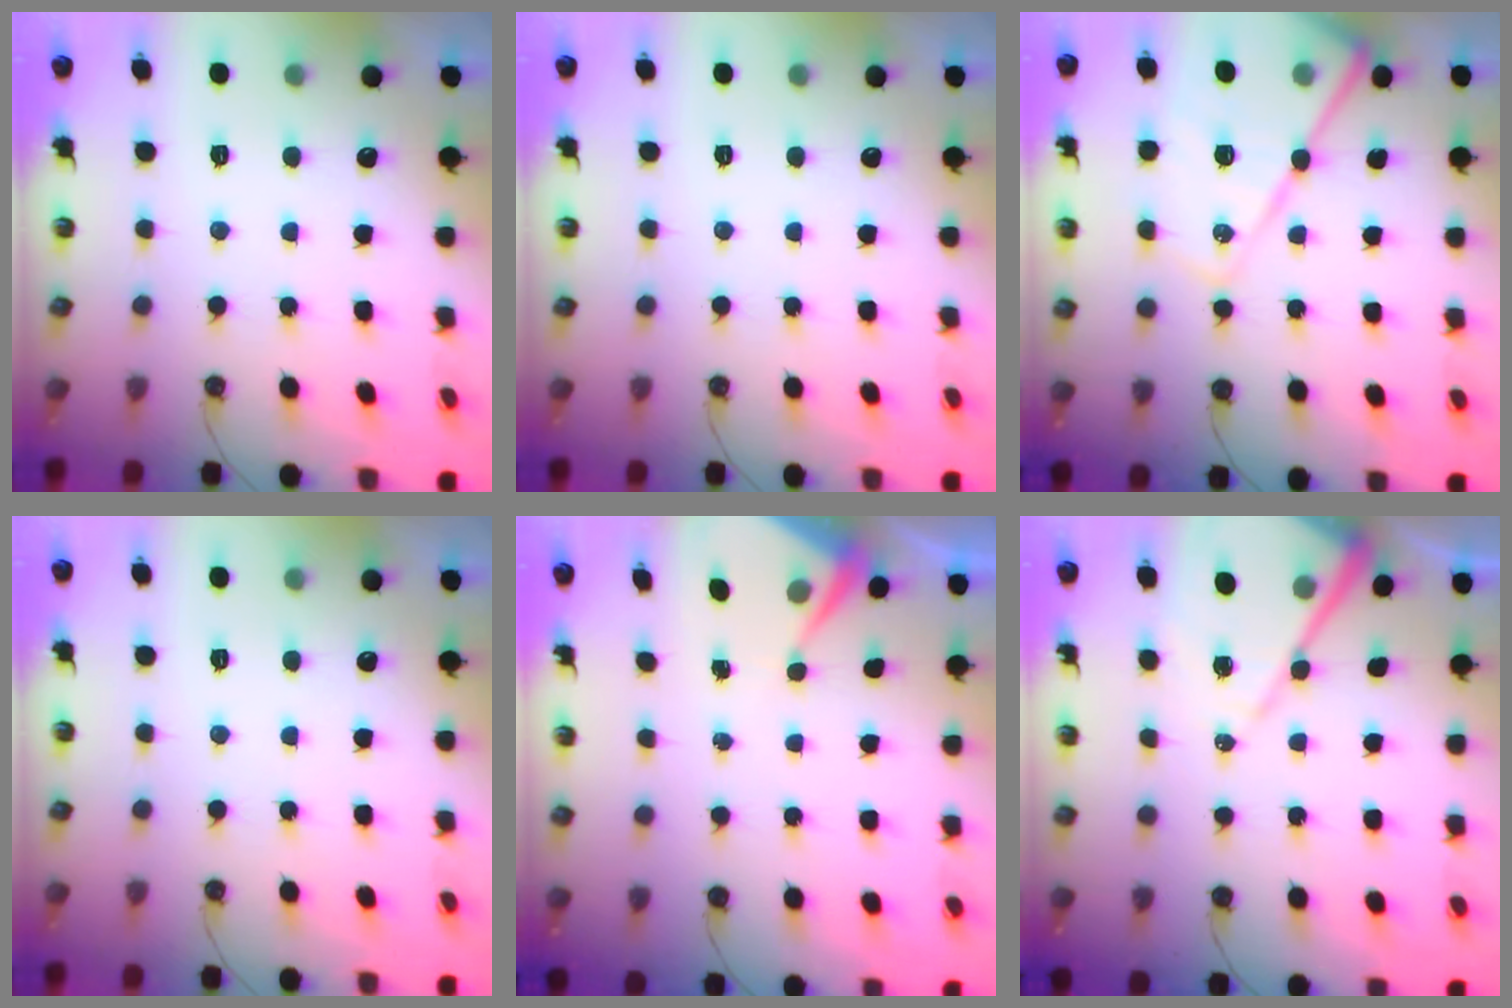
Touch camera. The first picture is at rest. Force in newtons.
{"total": 0.0}
{"total": 17.2, "press": 17.1, "slide": 1.9}
{"total": 0.0}
{"total": 5.2, "press": 5.2, "slide": 0.6}
{"total": 11.9, "press": 11.8, "slide": 1.0}